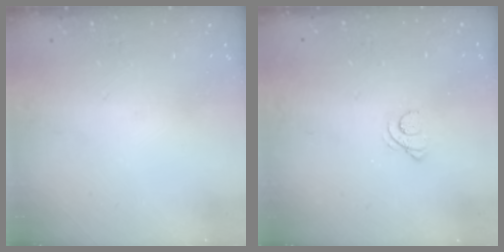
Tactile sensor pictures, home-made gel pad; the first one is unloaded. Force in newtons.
{"total": 1.7, "press": 1.7, "slide": 0.2}